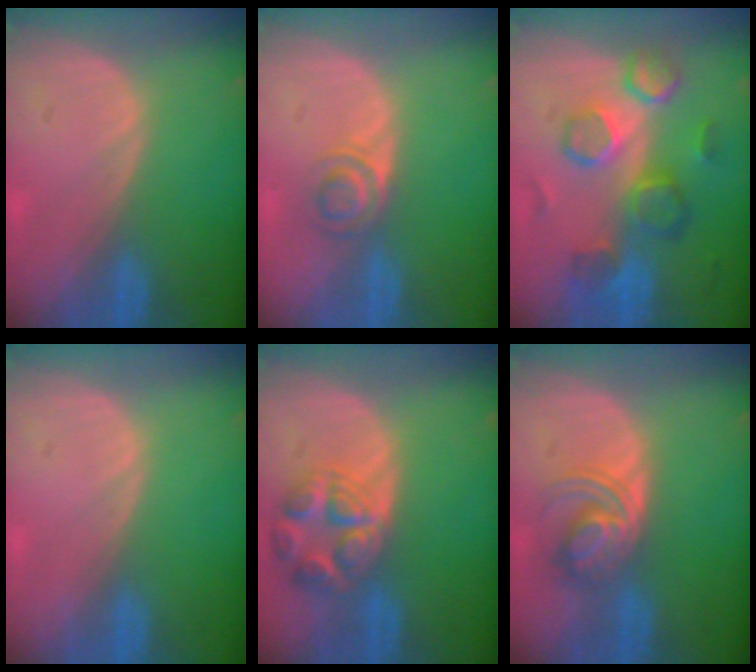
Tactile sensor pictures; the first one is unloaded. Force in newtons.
{"total": 3.5, "press": 3.4, "slide": 0.9}
{"total": 9.7, "press": 8.9, "slide": 3.8}
{"total": 0.0}
{"total": 7.9, "press": 7.0, "slide": 3.6}
{"total": 5.6, "press": 5.5, "slide": 0.8}